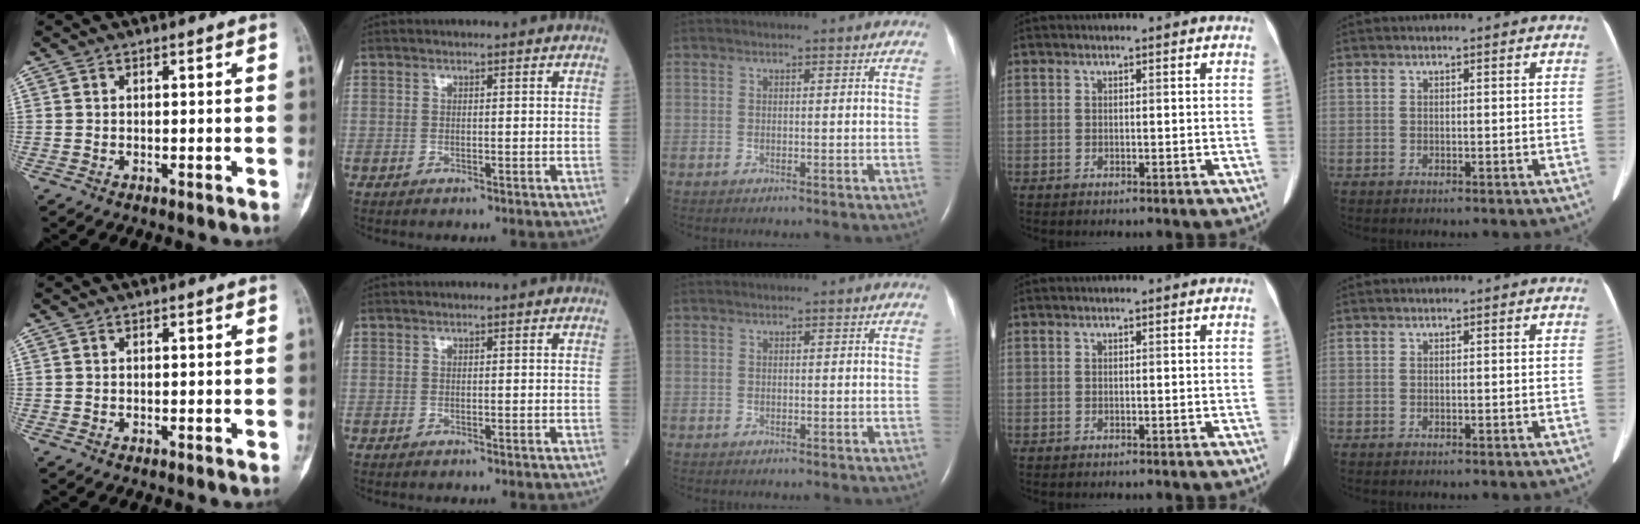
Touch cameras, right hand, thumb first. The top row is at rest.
{}